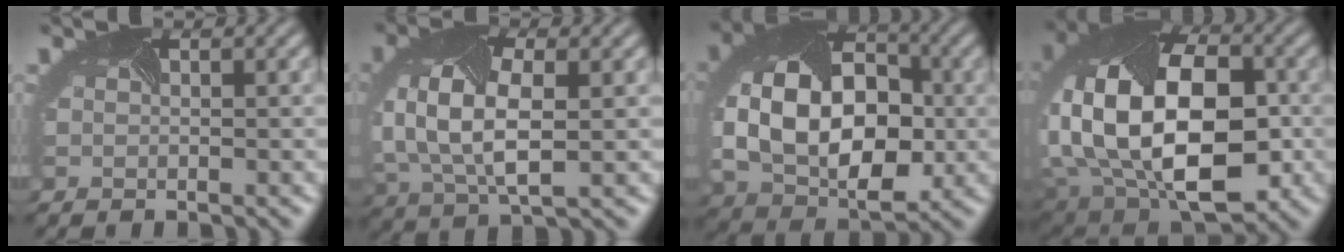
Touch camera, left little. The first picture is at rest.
{"total": 8.3, "force": [0.1, 4.8, 6.7], "torque": [-0.159, -0.011, 0.008]}
{"total": 12.8, "force": [-0.7, 8.7, 9.4], "torque": [-0.182, -0.012, -0.007]}
{"total": 18.8, "force": [-1.1, 12.5, 14.1], "torque": [-0.253, -0.033, 0.008]}